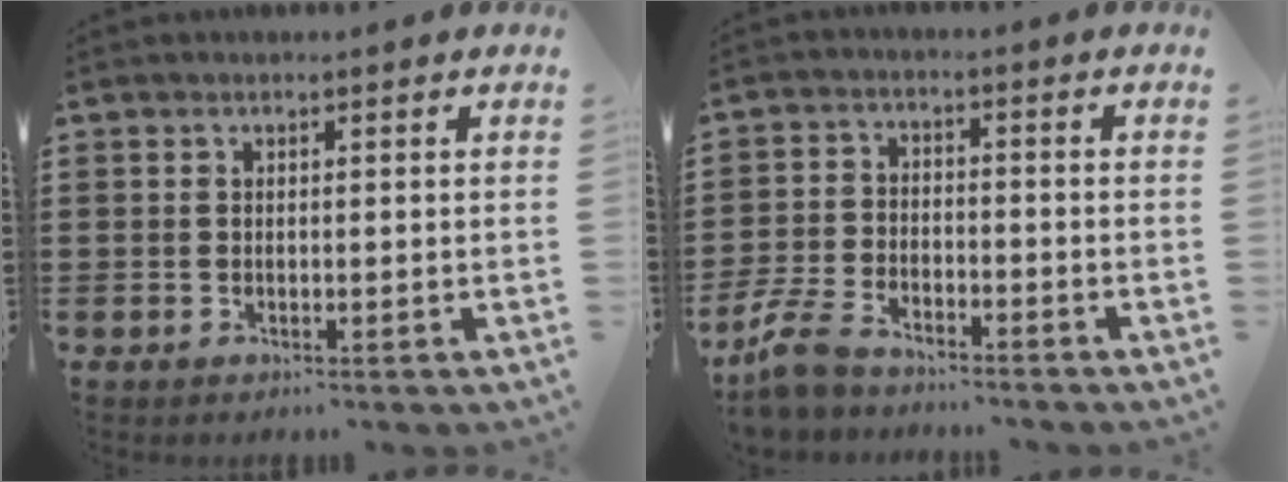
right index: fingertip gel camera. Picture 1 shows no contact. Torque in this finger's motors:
{"motor_torque": [0.05, 0.05, 0.17, 0.11]}